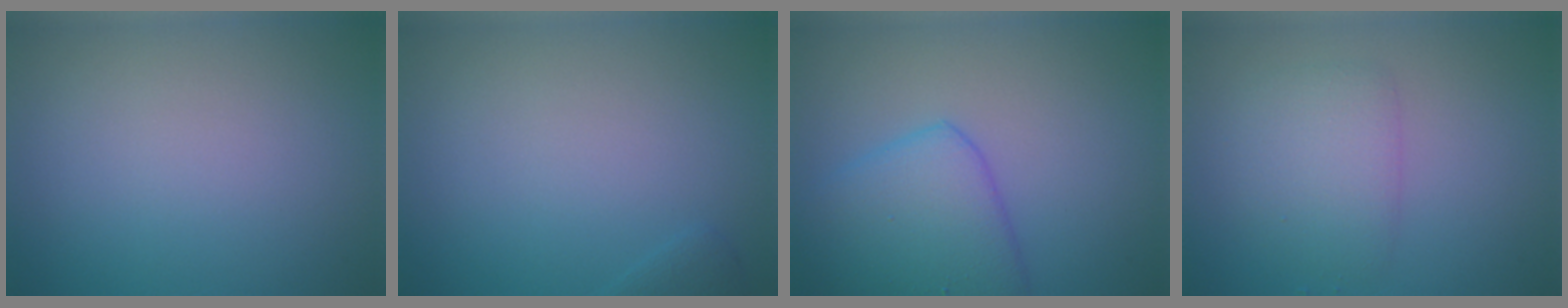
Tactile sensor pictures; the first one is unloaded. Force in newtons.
{"total": 0.7, "press": 0.7, "slide": 0.1}
{"total": 5.2, "press": 5.2, "slide": 0.4}
{"total": 2.9, "press": 2.9, "slide": 0.1}